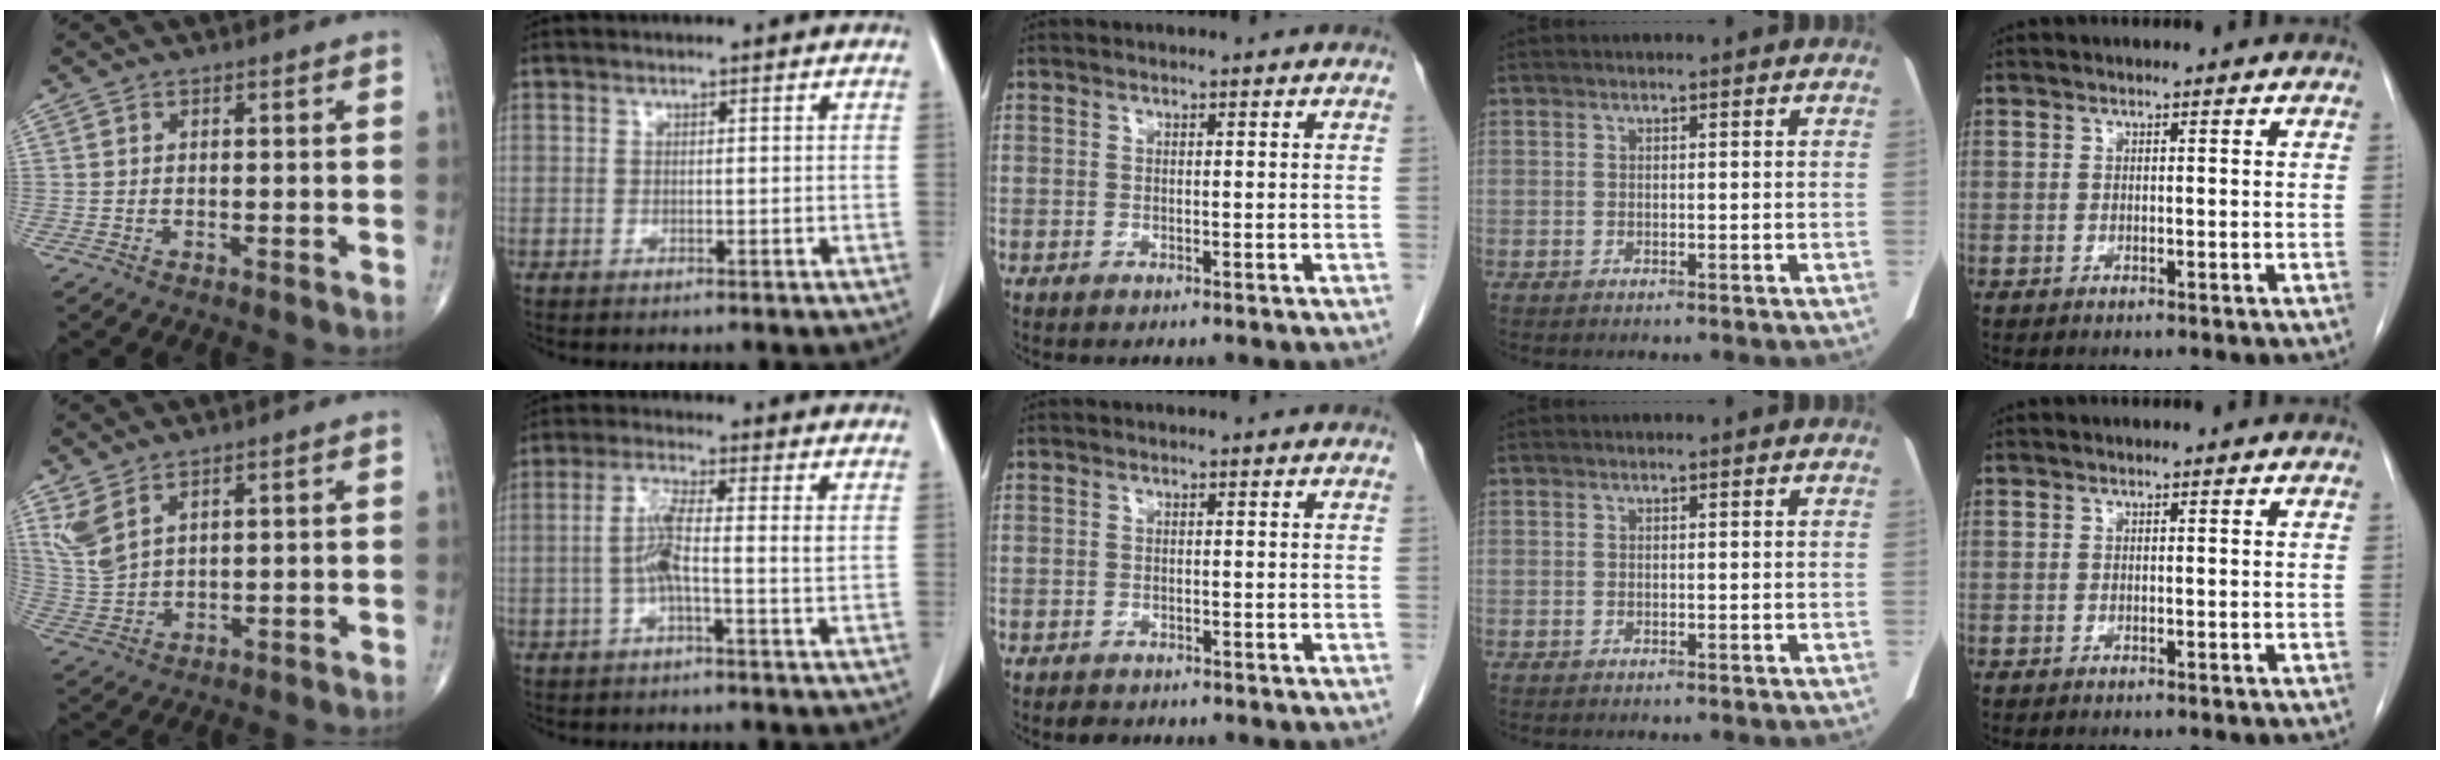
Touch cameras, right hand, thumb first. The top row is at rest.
{"thumb": {"total": 6.0, "force": [3.9, 2.6, 3.7], "torque": [-0.081, -0.015, 0.094]}, "index": {"total": 5.2, "force": [-0.4, 0.2, 5.2], "torque": [-0.103, 0.010, -0.012]}, "middle": {"total": 1.2, "force": [-1.0, 0.6, 0.2], "torque": [-0.011, -0.001, -0.015]}}